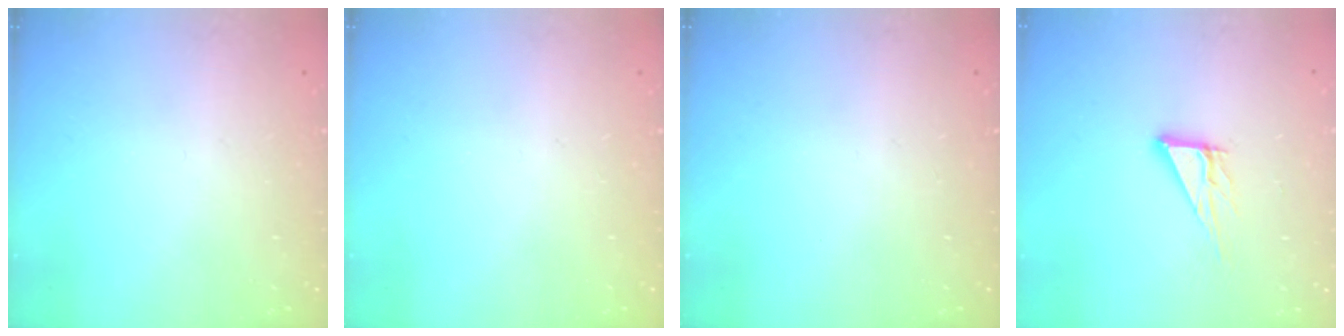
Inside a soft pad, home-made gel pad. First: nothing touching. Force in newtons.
{"total": 0.0}
{"total": 0.0}
{"total": 8.0, "press": 8.0, "slide": 0.7}